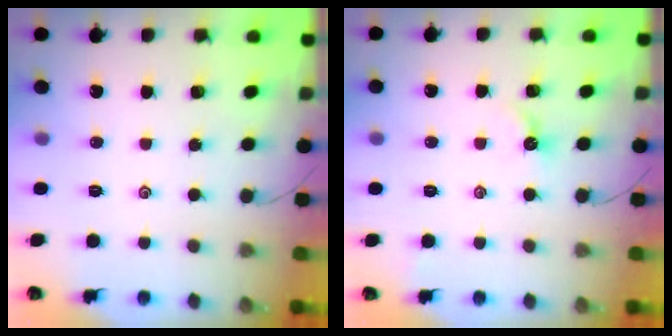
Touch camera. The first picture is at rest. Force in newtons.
{"total": 3.9, "press": 3.9, "slide": 0.6}